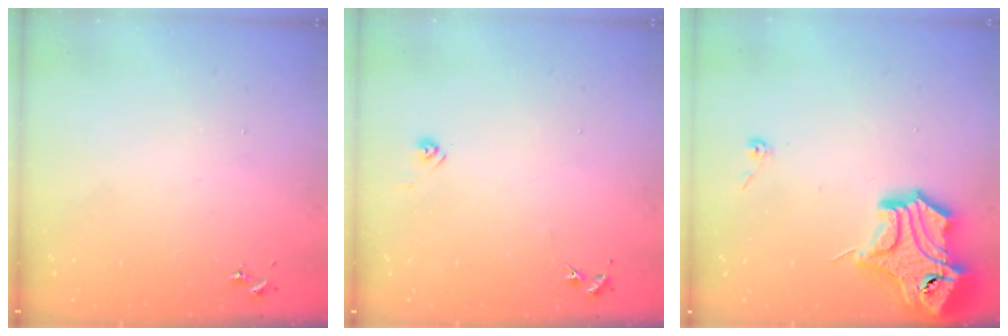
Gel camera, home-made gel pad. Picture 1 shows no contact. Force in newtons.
{"total": 6.3, "press": 6.3, "slide": 0.5}
{"total": 17.4, "press": 17.3, "slide": 2.1}